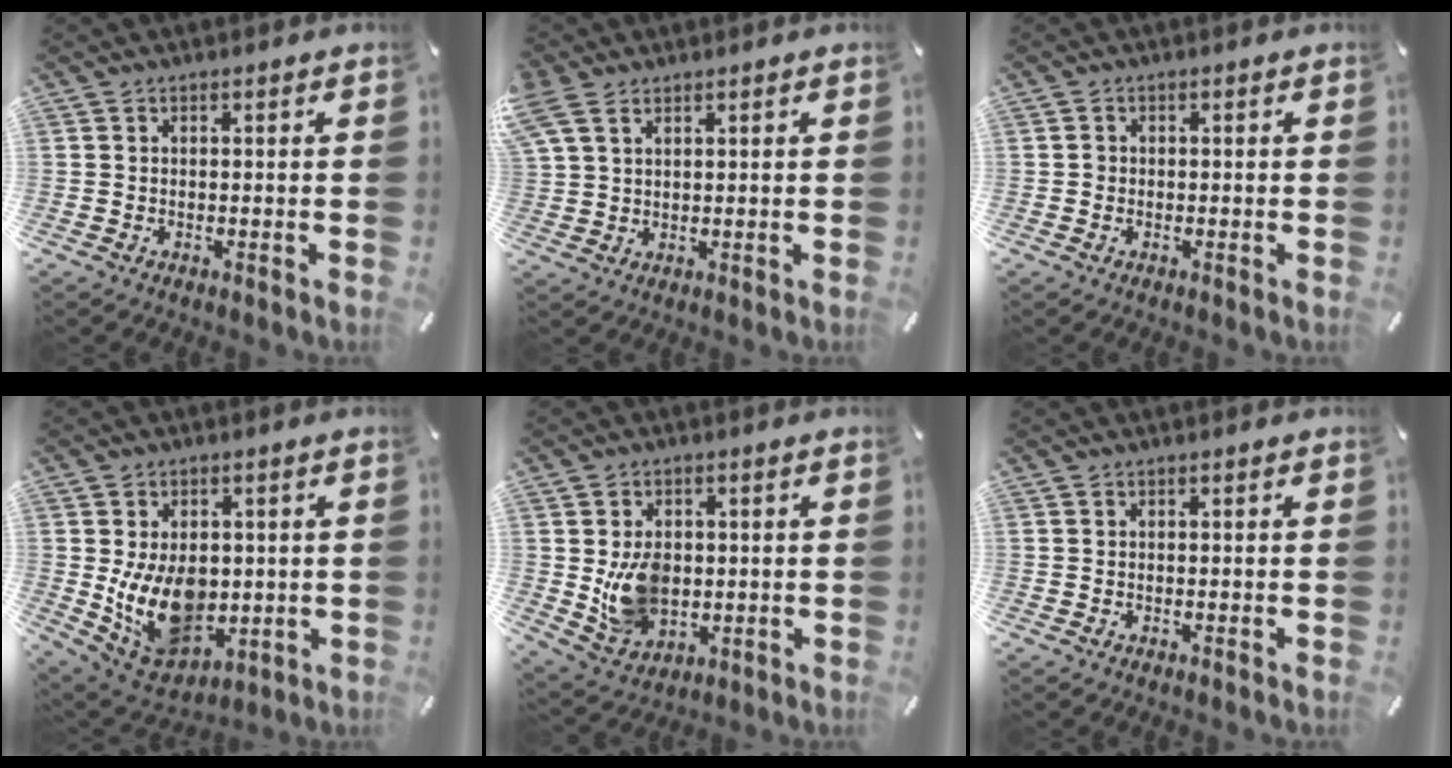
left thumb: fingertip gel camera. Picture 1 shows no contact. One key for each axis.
{"total": 5.0, "fx": 3.3, "fy": 3.1, "fz": 2.2, "tx": -0.057, "ty": -0.003, "tz": 0.063}
{"total": 0.7, "fx": -0.1, "fy": 0.7, "fz": 0.2, "tx": -0.002, "ty": 0.007, "tz": -0.004}
{"total": 13.7, "fx": -0.5, "fy": 10.0, "fz": 9.3, "tx": -0.181, "ty": -0.007, "tz": -0.006}
{"total": 9.4, "fx": 0.3, "fy": 7.8, "fz": 5.4, "tx": -0.098, "ty": -0.006, "tz": 0.004}
{"total": 0.0}